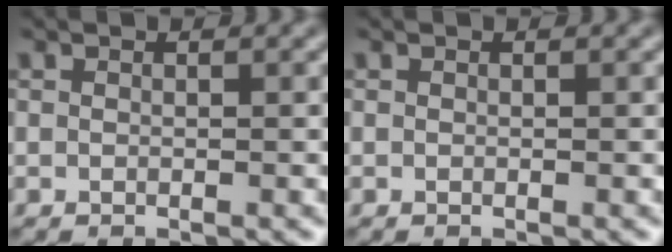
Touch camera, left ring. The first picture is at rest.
{"total": 0.0}